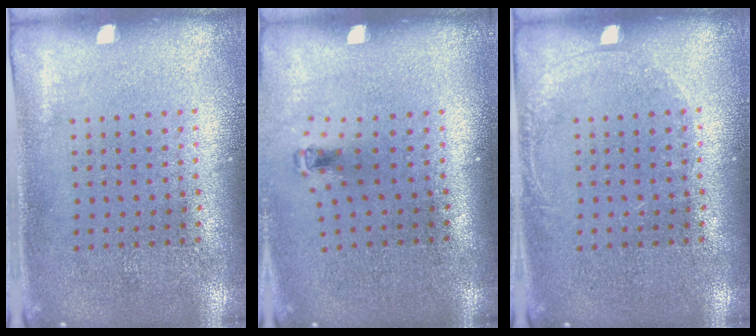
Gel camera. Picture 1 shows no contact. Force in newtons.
{"total": 0.8, "press": 0.4, "slide": 0.7}
{"total": 0.9, "press": 0.8, "slide": 0.2}